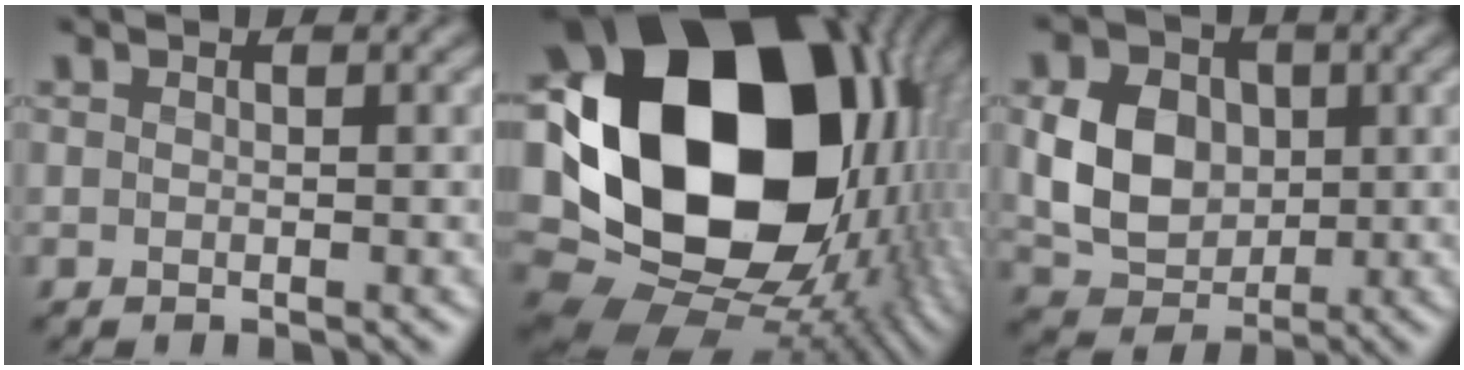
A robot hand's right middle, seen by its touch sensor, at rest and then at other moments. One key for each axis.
{"total": 21.1, "fx": 2.2, "fy": 16.2, "fz": 13.3, "tx": -0.287, "ty": -0.008, "tz": 0.064}
{"total": 5.9, "fx": 0.6, "fy": 4.9, "fz": 3.3, "tx": -0.070, "ty": 0.004, "tz": 0.012}